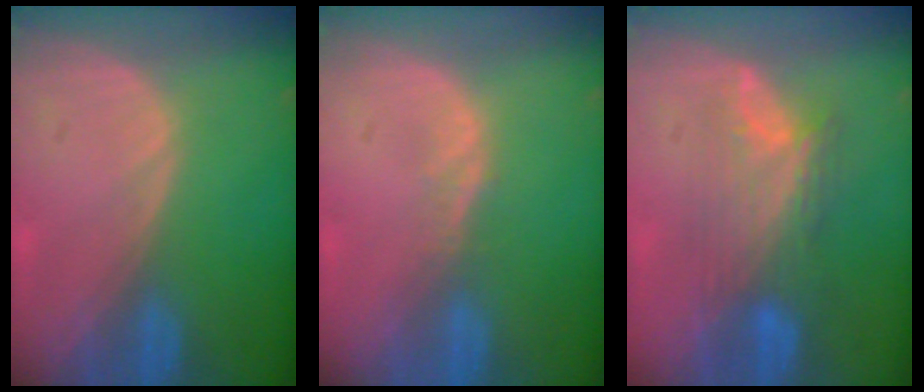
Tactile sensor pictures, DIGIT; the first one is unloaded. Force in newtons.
{"total": 1.1, "press": 1.1, "slide": 0.1}
{"total": 7.6, "press": 7.2, "slide": 2.3}